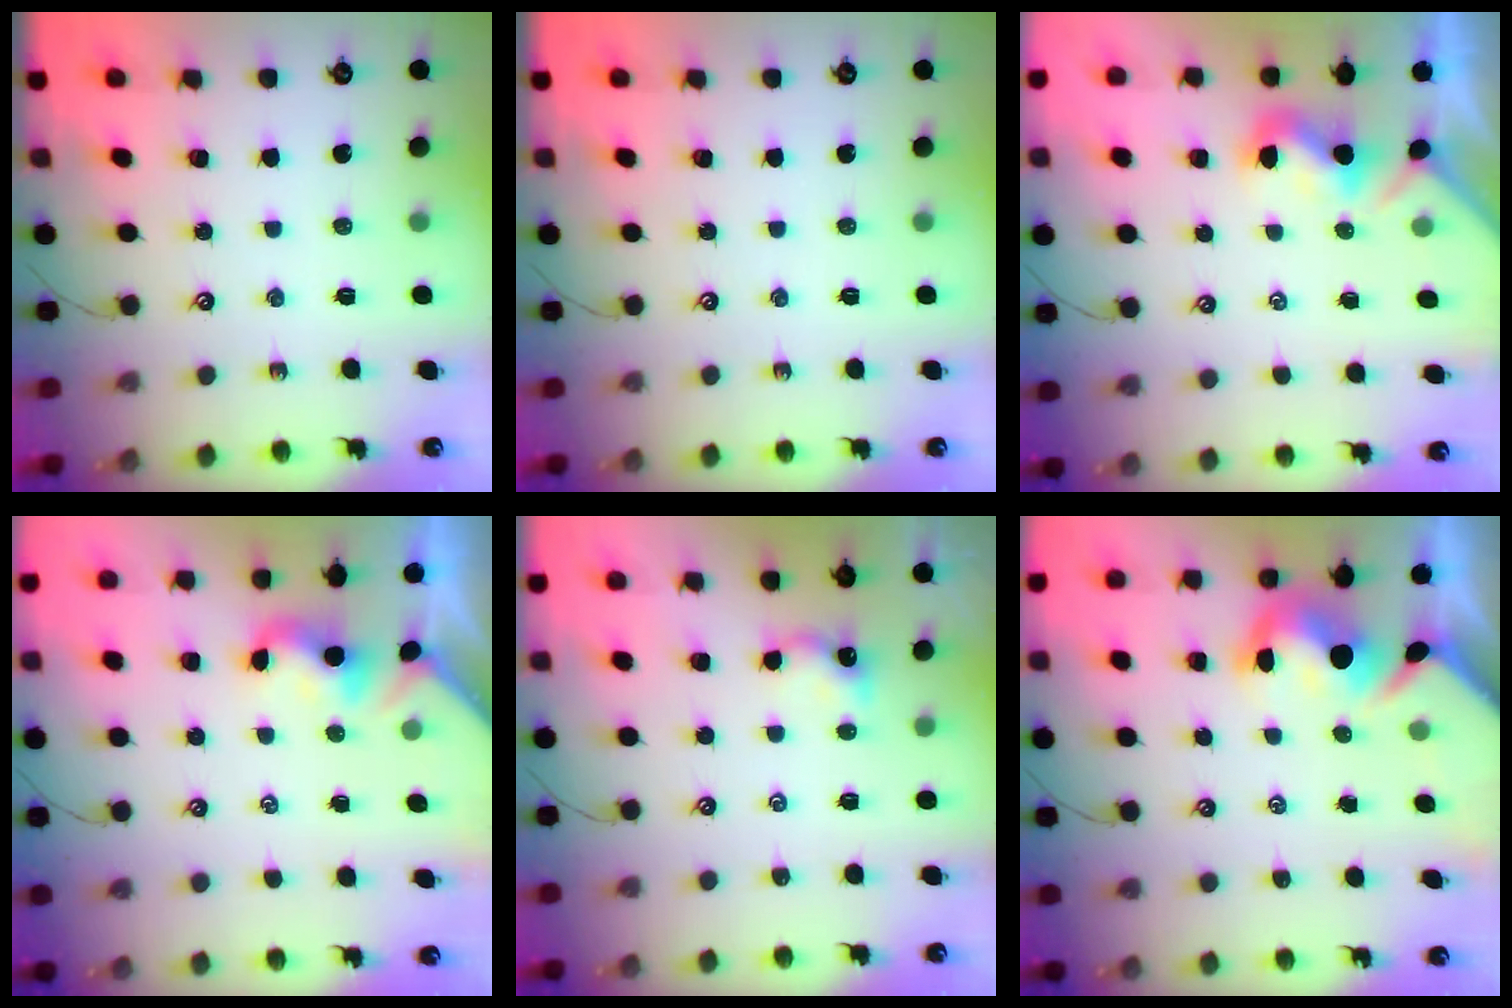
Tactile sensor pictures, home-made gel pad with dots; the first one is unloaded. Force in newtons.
{"total": 0.0}
{"total": 1.1, "press": 1.0, "slide": 0.5}
{"total": 2.1, "press": 2.1, "slide": 0.5}
{"total": 0.8, "press": 0.6, "slide": 0.4}
{"total": 7.5, "press": 7.4, "slide": 1.1}